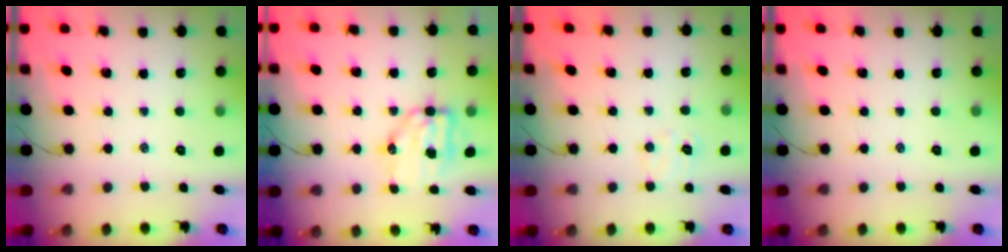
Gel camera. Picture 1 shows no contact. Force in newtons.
{"total": 7.9, "press": 7.8, "slide": 1.3}
{"total": 5.8, "press": 5.7, "slide": 1.3}
{"total": 0.0}